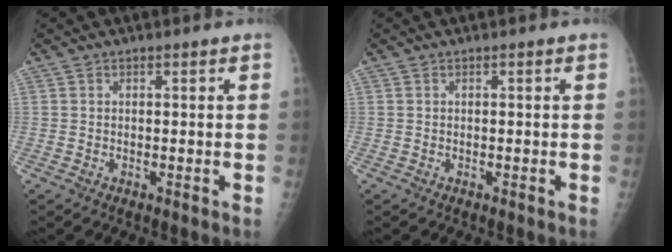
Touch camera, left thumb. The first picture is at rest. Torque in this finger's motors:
{"motor_torque": [0.00, 0.00, 0.00, 0.00, 0.00]}